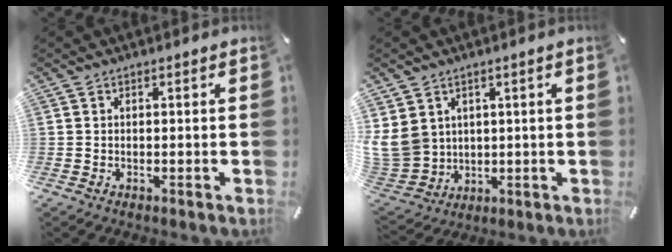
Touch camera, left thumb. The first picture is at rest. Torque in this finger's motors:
{"motor_torque": [0.67, 0.65, 2.12, -0.66, 0.26]}